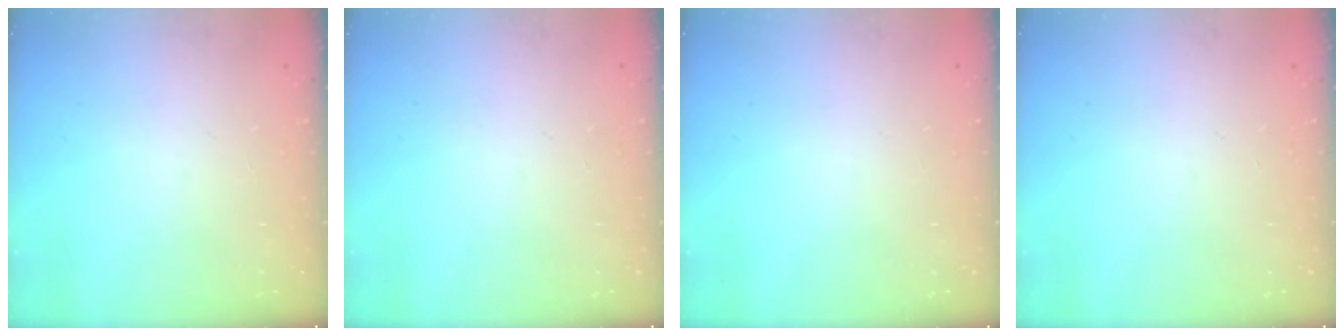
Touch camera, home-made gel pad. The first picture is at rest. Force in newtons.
{"total": 0.0}
{"total": 0.0}
{"total": 0.0}